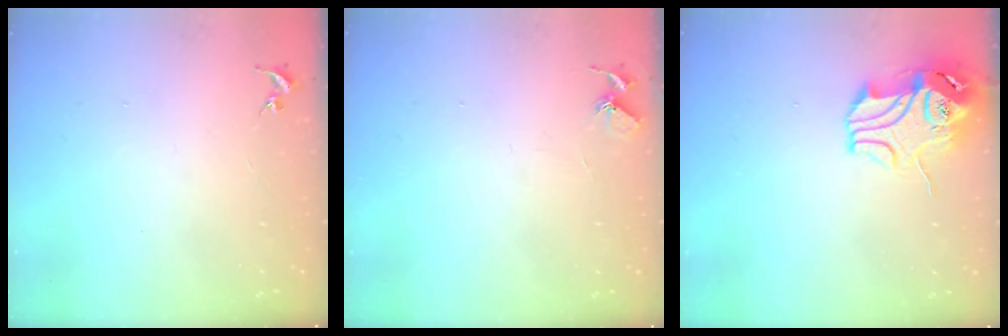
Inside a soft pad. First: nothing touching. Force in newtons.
{"total": 5.1, "press": 5.1, "slide": 0.5}
{"total": 11.7, "press": 11.5, "slide": 1.8}